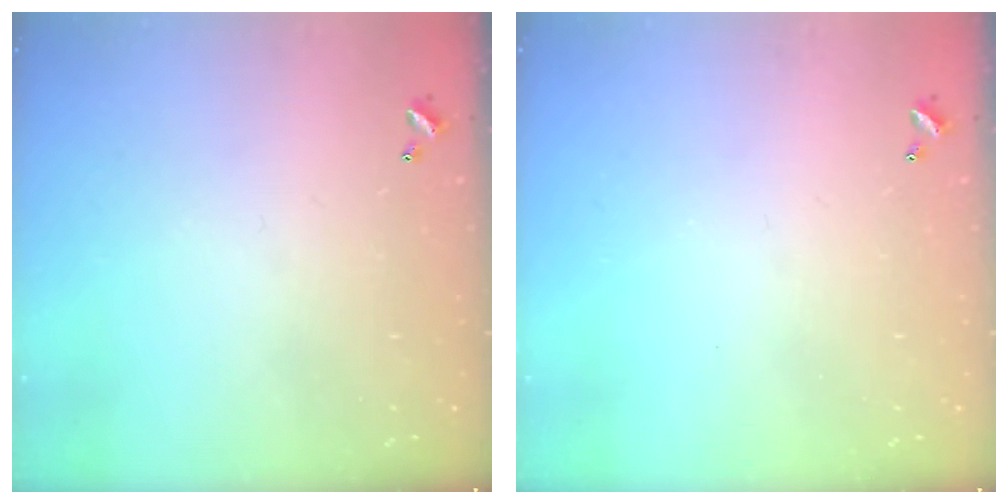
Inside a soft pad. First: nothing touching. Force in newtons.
{"total": 0.0}